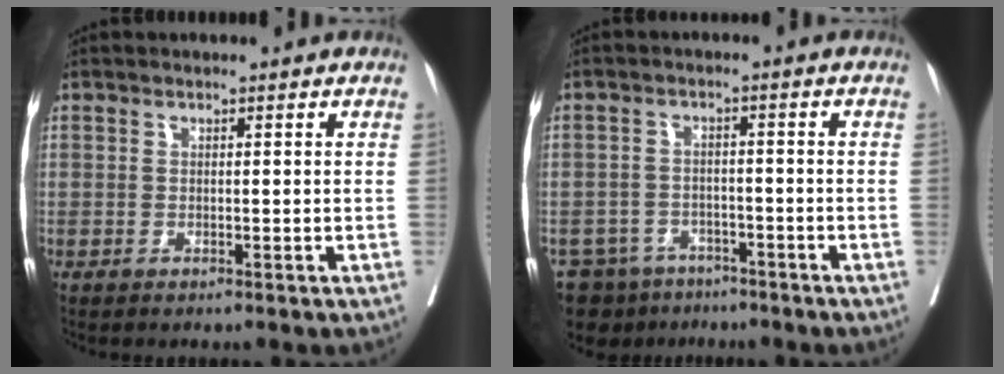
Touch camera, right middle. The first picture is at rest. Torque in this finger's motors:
{"motor_torque": [1.11, -1.02, 0.65, 0.11]}